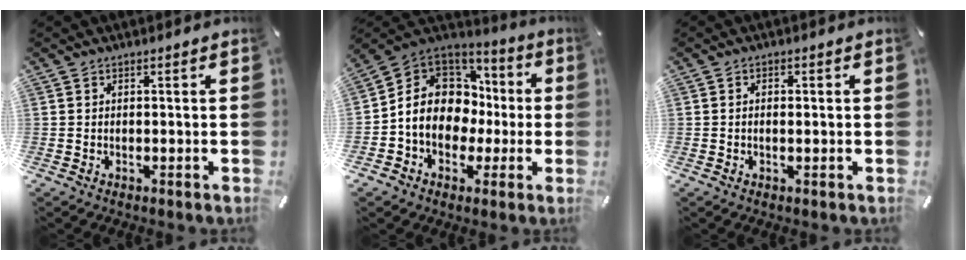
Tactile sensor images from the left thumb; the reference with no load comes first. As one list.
[{"total": 12.8, "force": [-1.3, 11.1, 6.4], "torque": [-0.126, -0.001, -0.019]}, {"total": 1.1, "force": [-0.1, 0.6, 1.0], "torque": [-0.018, 0.002, -0.004]}]